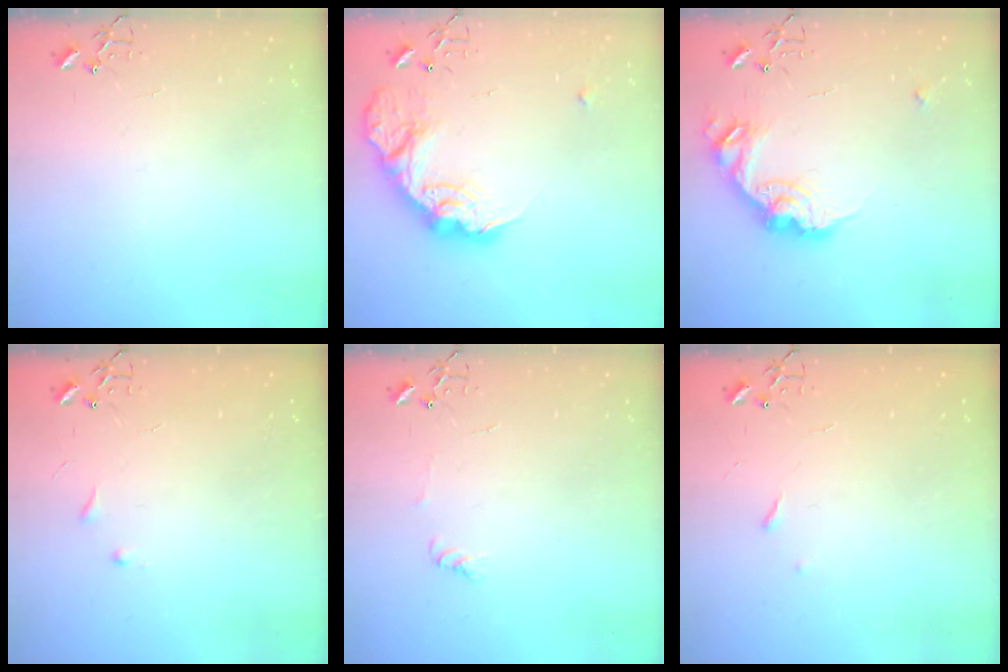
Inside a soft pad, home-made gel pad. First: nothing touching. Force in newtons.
{"total": 19.4, "press": 19.3, "slide": 1.5}
{"total": 16.0, "press": 16.0, "slide": 0.3}
{"total": 5.3, "press": 5.2, "slide": 0.7}
{"total": 4.9, "press": 4.9, "slide": 0.7}
{"total": 2.9, "press": 2.8, "slide": 0.5}